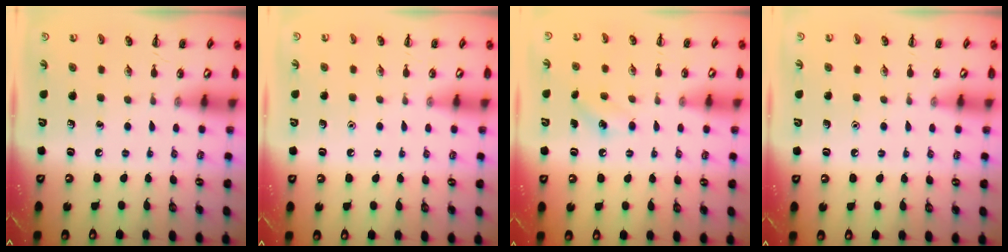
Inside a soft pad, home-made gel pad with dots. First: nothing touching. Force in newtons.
{"total": 1.6, "press": 1.6, "slide": 0.1}
{"total": 4.6, "press": 4.4, "slide": 1.4}
{"total": 1.5, "press": 1.5, "slide": 0.2}